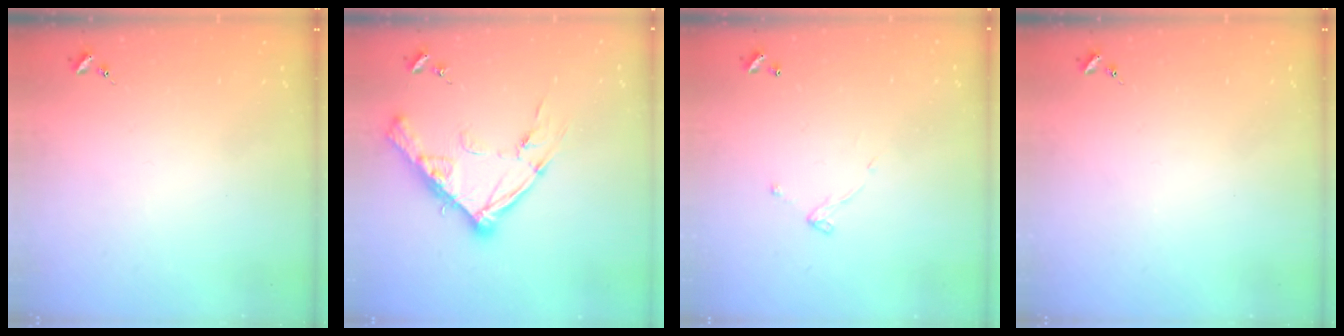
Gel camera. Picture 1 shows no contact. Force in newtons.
{"total": 16.4, "press": 16.3, "slide": 1.4}
{"total": 4.9, "press": 4.9, "slide": 0.1}
{"total": 0.0}